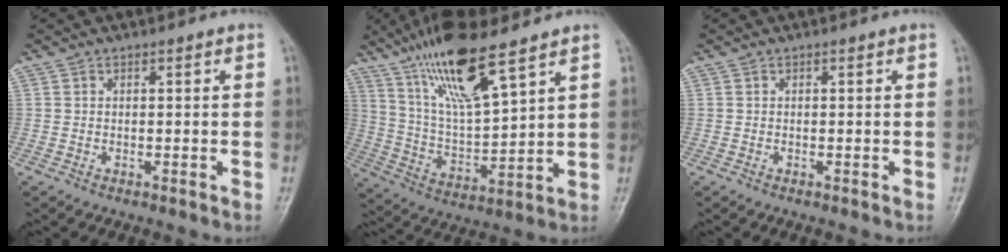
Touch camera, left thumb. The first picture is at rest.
{"total": 16.3, "force": [10.8, 3.6, 11.6], "torque": [-0.207, -0.050, 0.218]}
{"total": 0.0}